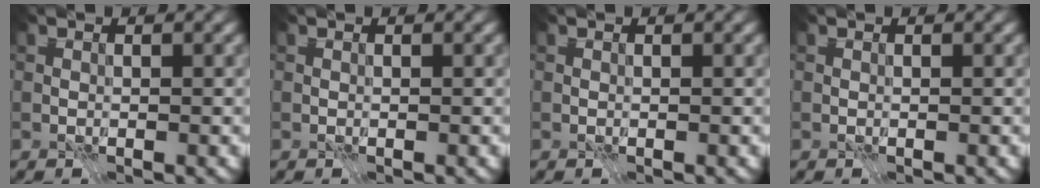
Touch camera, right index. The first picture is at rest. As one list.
[{"total": 0.0}, {"total": 0.0}, {"total": 0.0}]